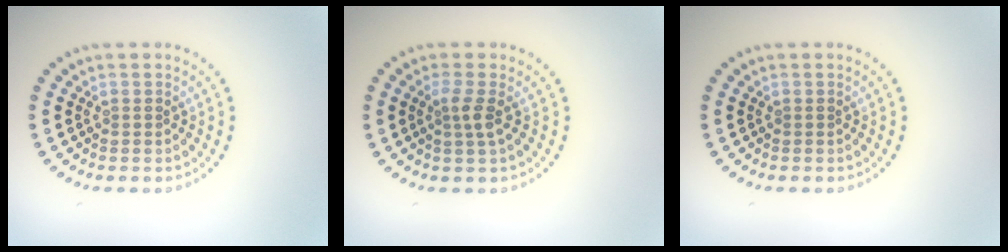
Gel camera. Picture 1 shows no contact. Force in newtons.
{"total": 1.9, "press": 1.4, "slide": 1.3}
{"total": 0.0}